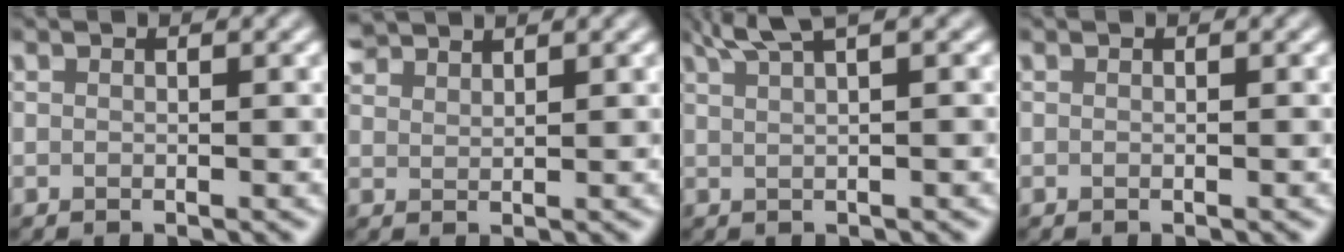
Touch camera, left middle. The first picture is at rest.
{"total": 2.3, "force": [2.3, 0.2, 0.4], "torque": [-0.005, 0.008, 0.048]}
{"total": 3.9, "force": [2.9, 0.7, 2.5], "torque": [-0.032, 0.009, 0.038]}
{"total": 0.0}